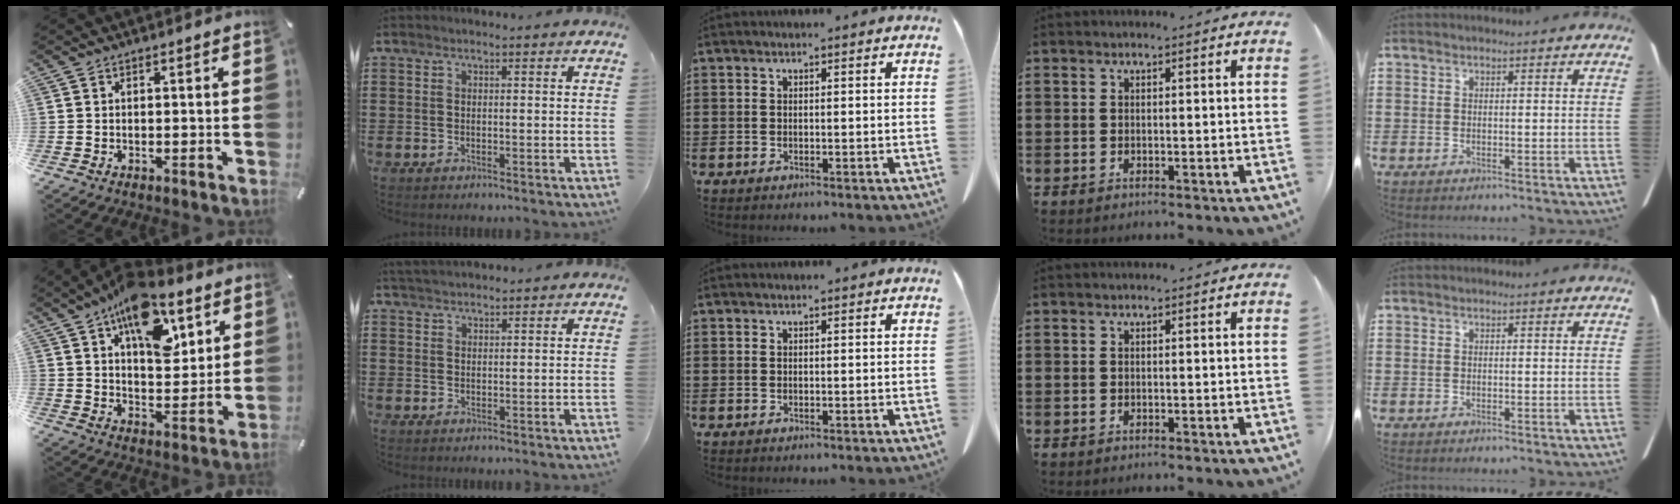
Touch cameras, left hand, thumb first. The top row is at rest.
{"thumb": {"total": 16.6, "force": [8.9, 9.0, 10.7], "torque": [-0.153, -0.033, 0.154]}, "index": {"total": 2.1, "force": [2.0, 0.5, 0.1], "torque": [-0.007, 0.001, 0.041]}}